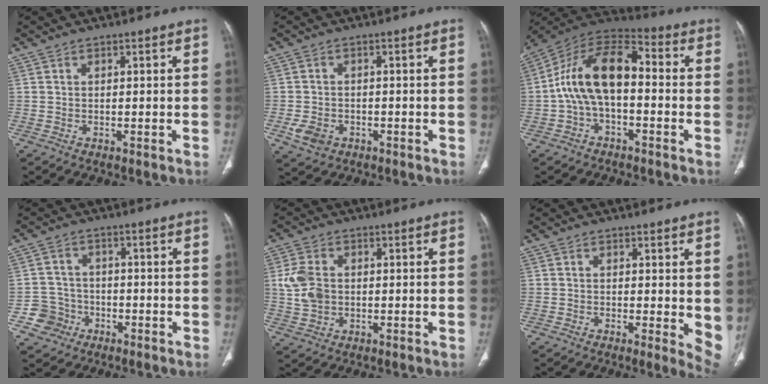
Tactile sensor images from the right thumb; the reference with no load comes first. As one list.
[{"total": 4.3, "force": [-1.6, 3.3, 2.1], "torque": [-0.036, 0.007, -0.021]}, {"total": 14.8, "force": [-1.1, 8.3, 12.3], "torque": [-0.210, 0.049, -0.032]}, {"total": 5.5, "force": [-2.4, 4.9, 0.2], "torque": [0.023, 0.020, -0.042]}, {"total": 6.7, "force": [0.4, 4.8, 4.6], "torque": [-0.096, 0.003, 0.011]}, {"total": 5.7, "force": [0.4, 1.9, 5.3], "torque": [-0.060, -0.014, 0.004]}]